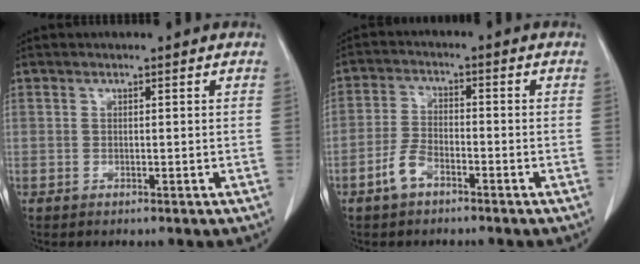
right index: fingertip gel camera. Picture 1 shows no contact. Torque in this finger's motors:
{"motor_torque": [0.35, -0.36, 0.19, 0.05]}